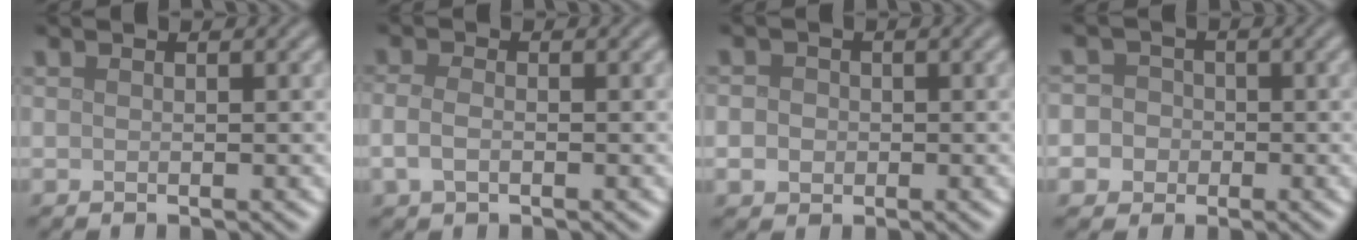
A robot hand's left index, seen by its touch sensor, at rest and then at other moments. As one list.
[{"total": 1.8, "force": [-0.5, 1.0, 1.4], "torque": [-0.034, -0.002, -0.014]}, {"total": 2.7, "force": [0.0, 2.4, 1.2], "torque": [-0.009, 0.011, -0.014]}, {"total": 5.0, "force": [-0.8, 4.7, 1.3], "torque": [0.001, 0.020, -0.048]}]